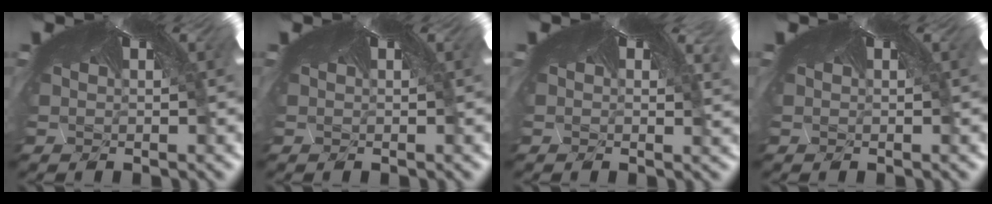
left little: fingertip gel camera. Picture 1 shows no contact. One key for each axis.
{"total": 0.0}
{"total": 1.1, "fx": 1.1, "fy": 0.2, "fz": -0.2, "tx": -0.006, "ty": 0.009, "tz": 0.008}
{"total": 0.0}